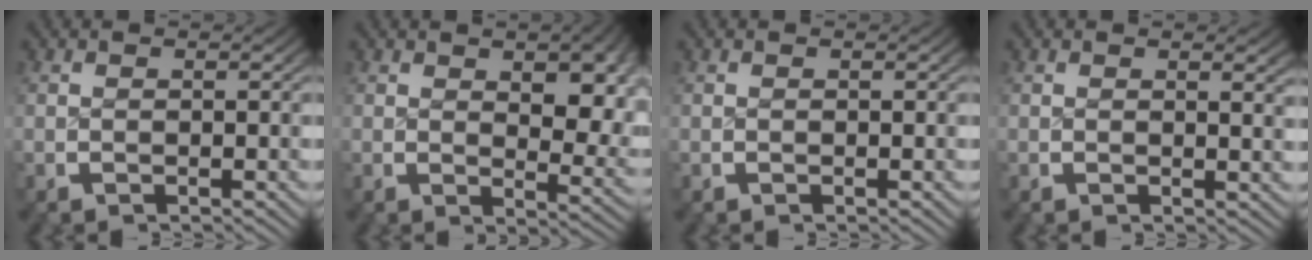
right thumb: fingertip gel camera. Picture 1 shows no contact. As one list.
[{"total": 4.4, "force": [1.6, 1.9, 3.6], "torque": [-0.036, -0.014, 0.028]}, {"total": 0.0}, {"total": 1.1, "force": [0.7, 0.1, 0.9], "torque": [-0.010, -0.005, 0.010]}]